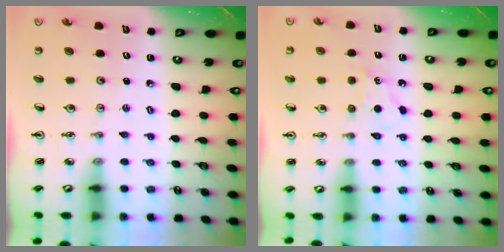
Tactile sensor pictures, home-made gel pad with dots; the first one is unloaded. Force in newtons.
{"total": 5.6, "press": 5.6, "slide": 0.8}